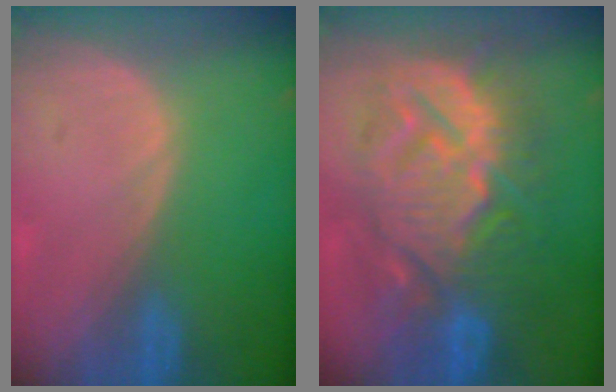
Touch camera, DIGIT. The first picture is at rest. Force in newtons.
{"total": 14.0, "press": 13.9, "slide": 1.4}